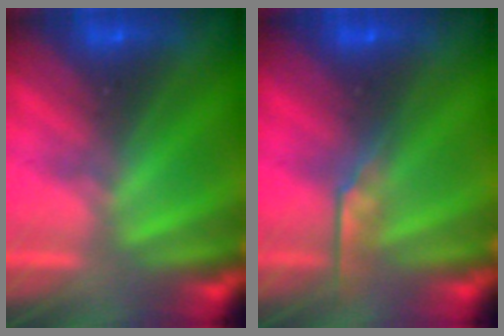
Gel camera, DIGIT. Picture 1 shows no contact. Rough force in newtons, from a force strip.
{"total": 2.8}